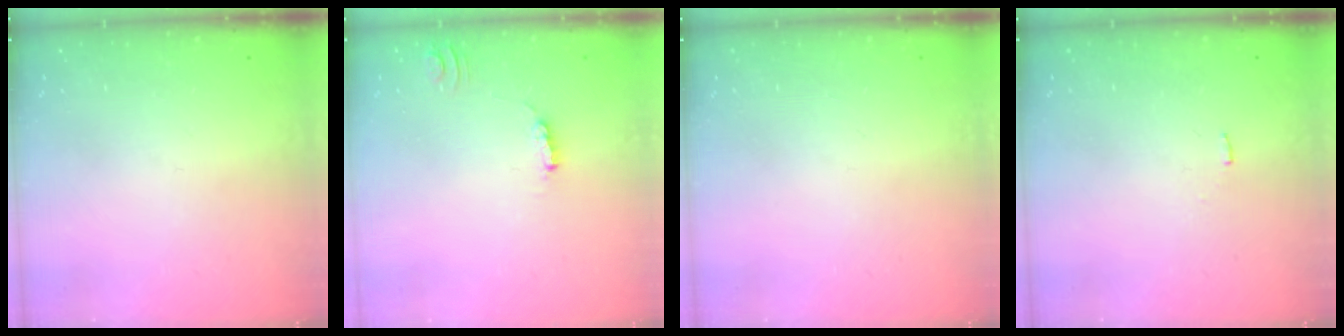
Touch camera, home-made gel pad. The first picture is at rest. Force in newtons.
{"total": 3.5, "press": 3.5, "slide": 0.4}
{"total": 0.0}
{"total": 4.0, "press": 4.0, "slide": 0.4}